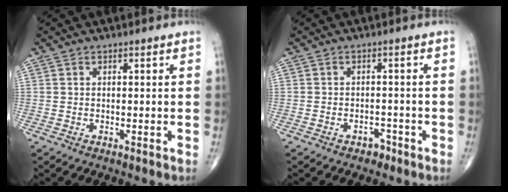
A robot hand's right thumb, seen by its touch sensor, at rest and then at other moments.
{"total": 2.1, "force": [-1.5, 1.3, 0.6], "torque": [-0.005, 0.011, -0.019]}